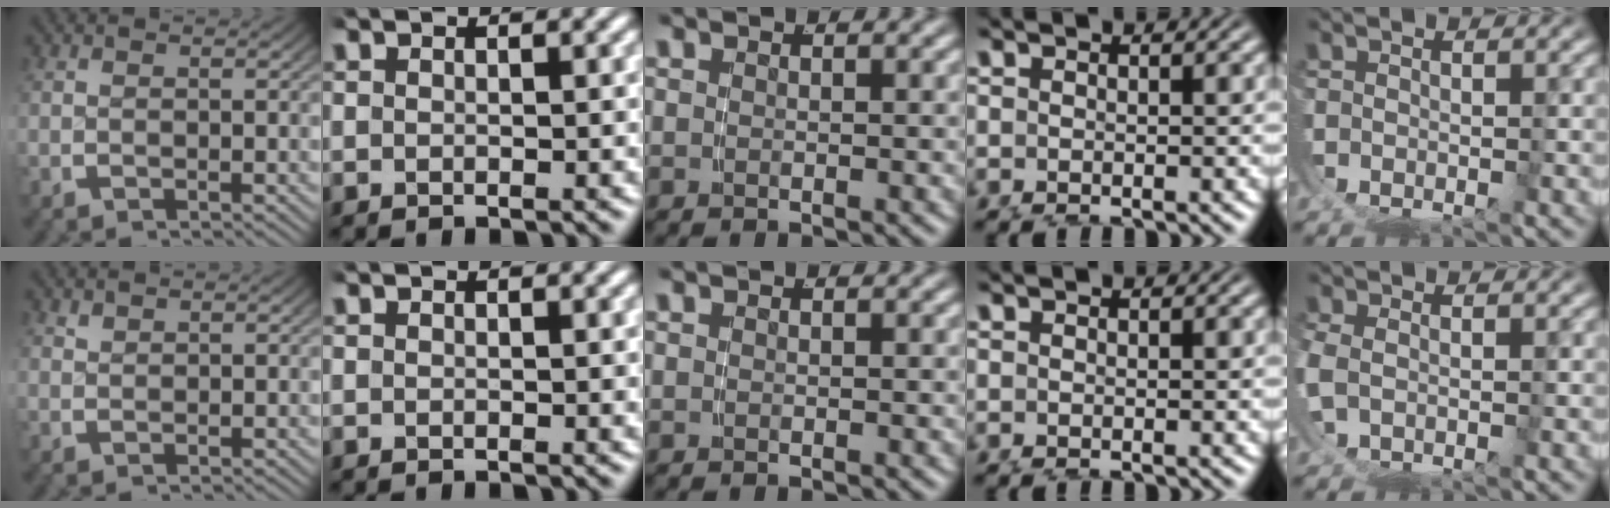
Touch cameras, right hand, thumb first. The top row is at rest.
{"thumb": {"total": 0.8, "force": [0.8, 0.1, -0.1], "torque": [0.005, -0.002, 0.021]}, "little": {"total": 0.8, "force": [0.4, 0.7, 0.2], "torque": [-0.030, -0.005, 0.012]}}